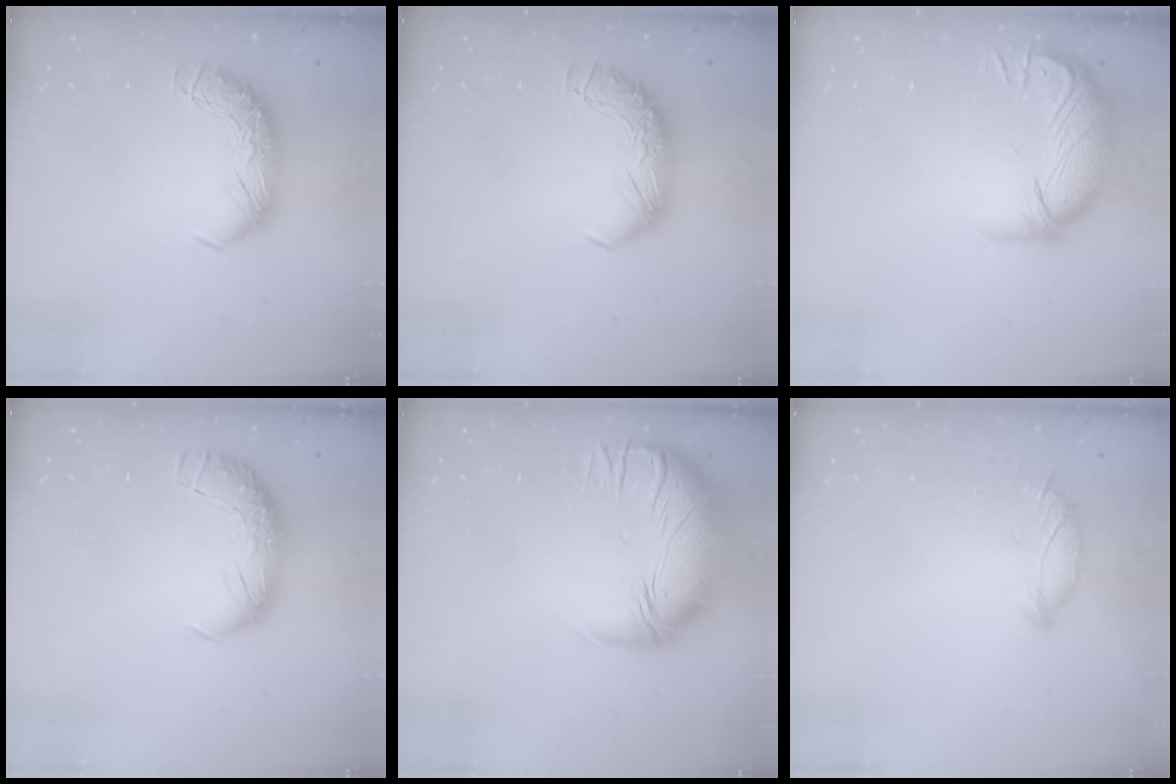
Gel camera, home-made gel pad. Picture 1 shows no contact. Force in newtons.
{"total": 0.0}
{"total": 2.9, "press": 0.1, "slide": 2.9}
{"total": 2.3, "press": 0.9, "slide": 2.2}
{"total": 3.8, "press": 1.9, "slide": 3.2}
{"total": 4.8, "press": 4.7, "slide": 0.8}